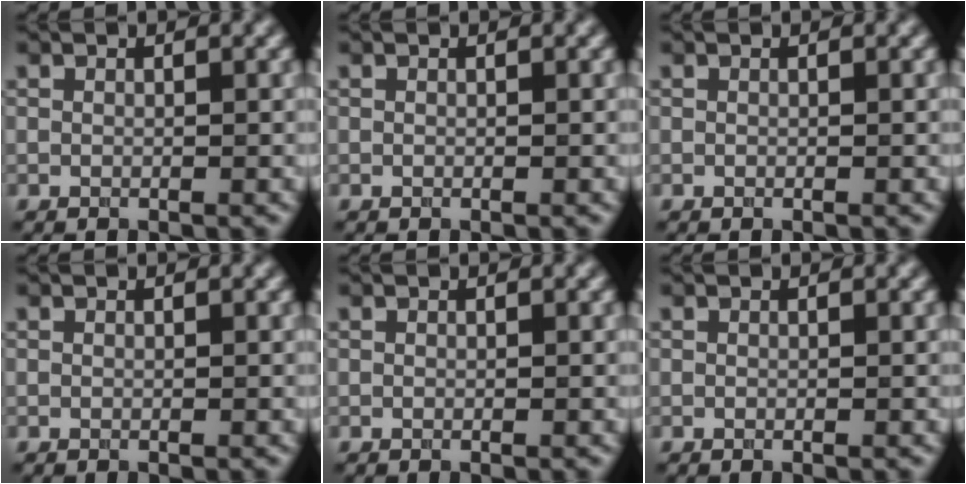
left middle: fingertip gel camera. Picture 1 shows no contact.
{"total": 0.0}
{"total": 0.0}
{"total": 0.0}
{"total": 0.0}
{"total": 0.0}